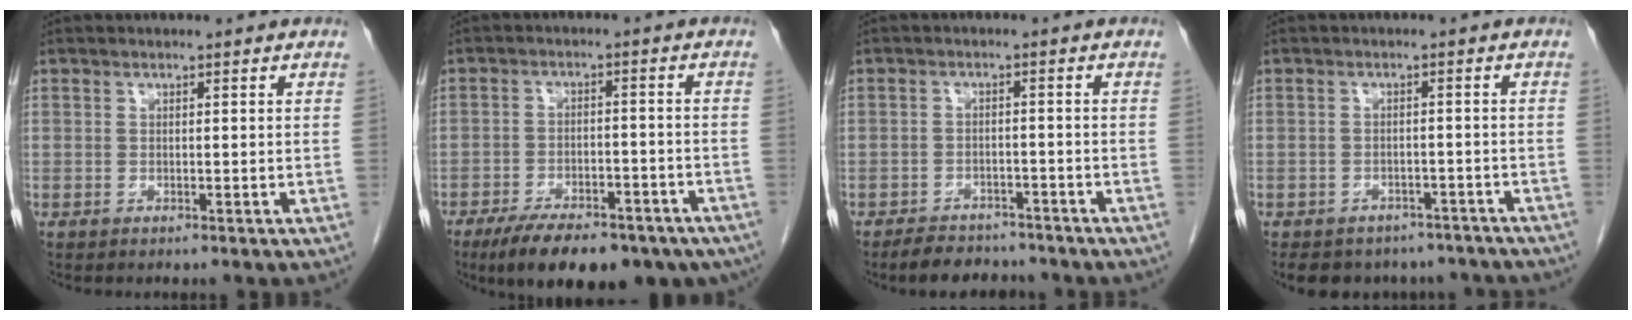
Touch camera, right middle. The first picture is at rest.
{"total": 17.1, "force": [-12.2, 6.8, 9.9], "torque": [-0.135, -0.003, -0.170]}
{"total": 6.0, "force": [-5.3, 2.5, 1.4], "torque": [-0.019, -0.001, -0.079]}
{"total": 12.3, "force": [-10.4, 6.1, 2.9], "torque": [-0.047, 0.006, -0.111]}